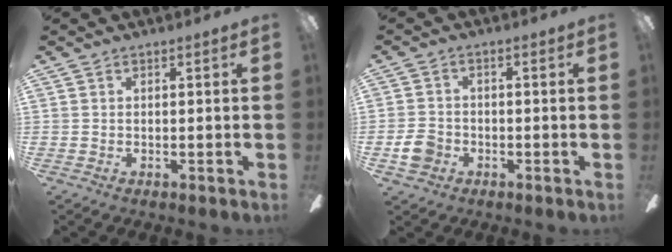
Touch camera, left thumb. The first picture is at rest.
{"total": 5.3, "force": [-2.1, 4.3, 2.4], "torque": [-0.048, 0.008, -0.042]}